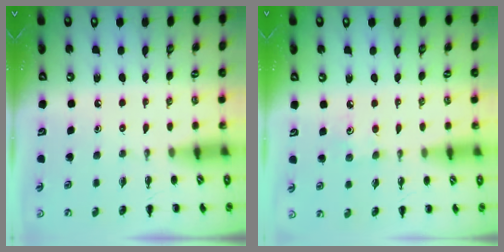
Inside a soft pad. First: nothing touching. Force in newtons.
{"total": 4.3, "press": 4.1, "slide": 1.1}